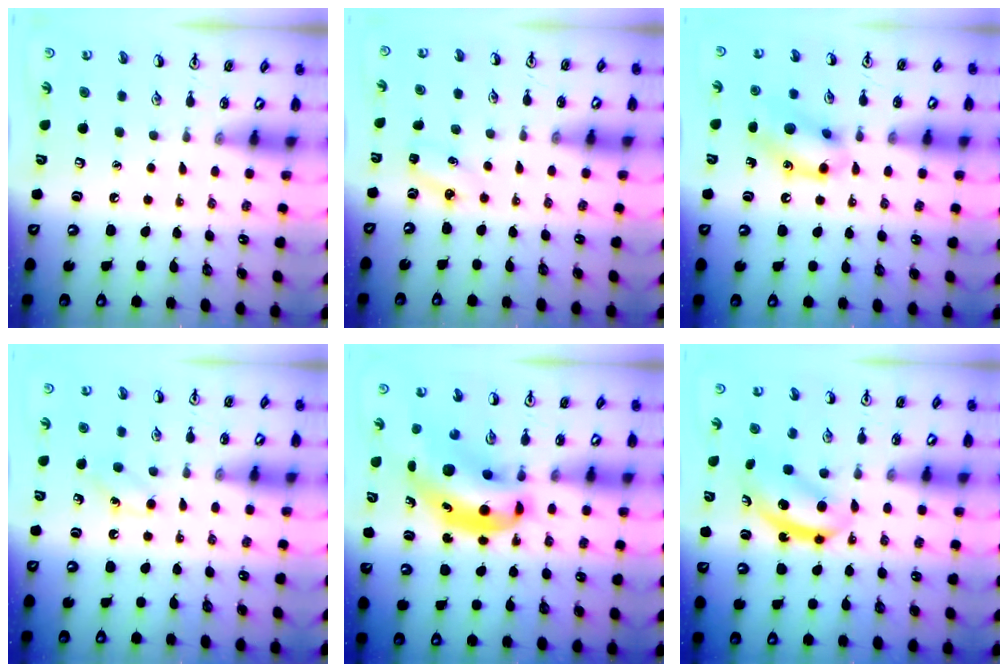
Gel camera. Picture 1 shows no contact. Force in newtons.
{"total": 3.8, "press": 3.6, "slide": 1.3}
{"total": 12.7, "press": 12.6, "slide": 1.9}
{"total": 5.7, "press": 5.6, "slide": 1.4}
{"total": 9.7, "press": 9.3, "slide": 2.6}
{"total": 5.9, "press": 5.8, "slide": 0.8}